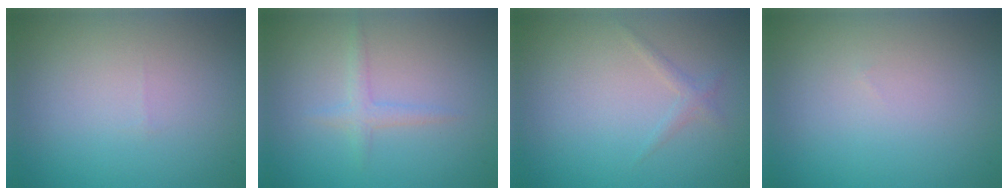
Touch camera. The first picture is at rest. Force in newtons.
{"total": 1.3, "press": 1.3, "slide": 0.1}
{"total": 0.9, "press": 0.9, "slide": 0.1}
{"total": 0.0}